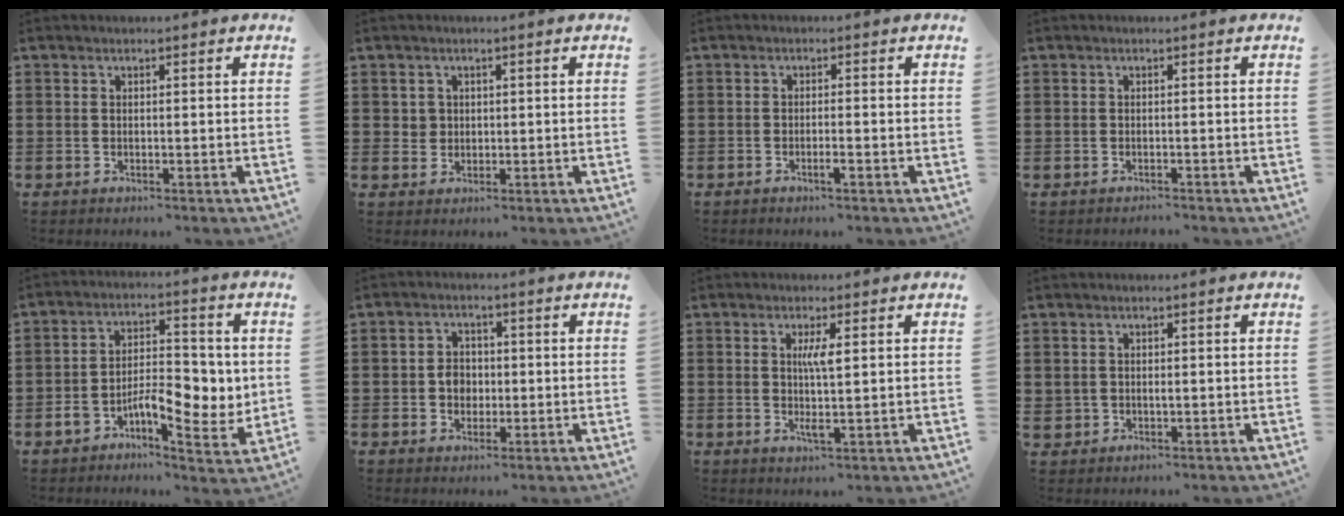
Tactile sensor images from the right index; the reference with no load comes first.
{"total": 1.8, "force": [0.5, 1.7, 0.2], "torque": [-0.011, 0.009, 0.009]}
{"total": 1.3, "force": [-0.9, 0.1, 1.0], "torque": [-0.019, -0.004, -0.015]}
{"total": 0.9, "force": [-0.8, 0.3, -0.2], "torque": [0.001, 0.005, -0.019]}
{"total": 9.0, "force": [-2.3, 5.0, 7.1], "torque": [-0.105, 0.009, -0.044]}
{"total": 3.2, "force": [-0.3, 2.7, 1.8], "torque": [-0.041, 0.008, -0.009]}
{"total": 3.6, "force": [0.7, 0.3, 3.5], "torque": [-0.068, -0.002, 0.009]}
{"total": 0.9, "force": [0.1, 0.8, 0.5], "torque": [-0.013, 0.002, 0.003]}